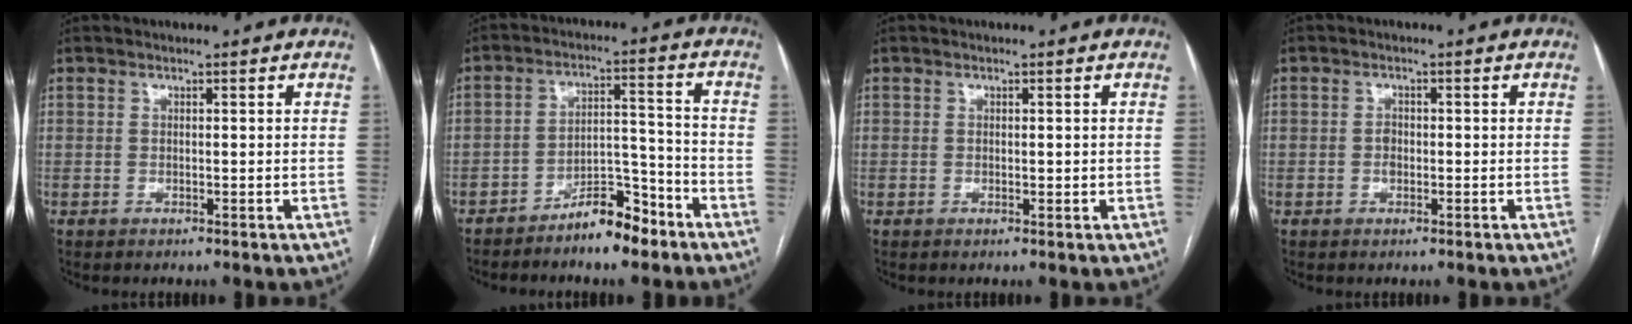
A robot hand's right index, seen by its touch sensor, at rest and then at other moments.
{"total": 7.8, "force": [-6.0, 2.3, 4.4], "torque": [-0.067, 0.018, -0.101]}
{"total": 0.8, "force": [0.0, 0.4, 0.7], "torque": [-0.009, -0.002, 0.002]}
{"total": 1.4, "force": [-0.3, 1.0, 0.9], "torque": [-0.016, 0.004, -0.005]}